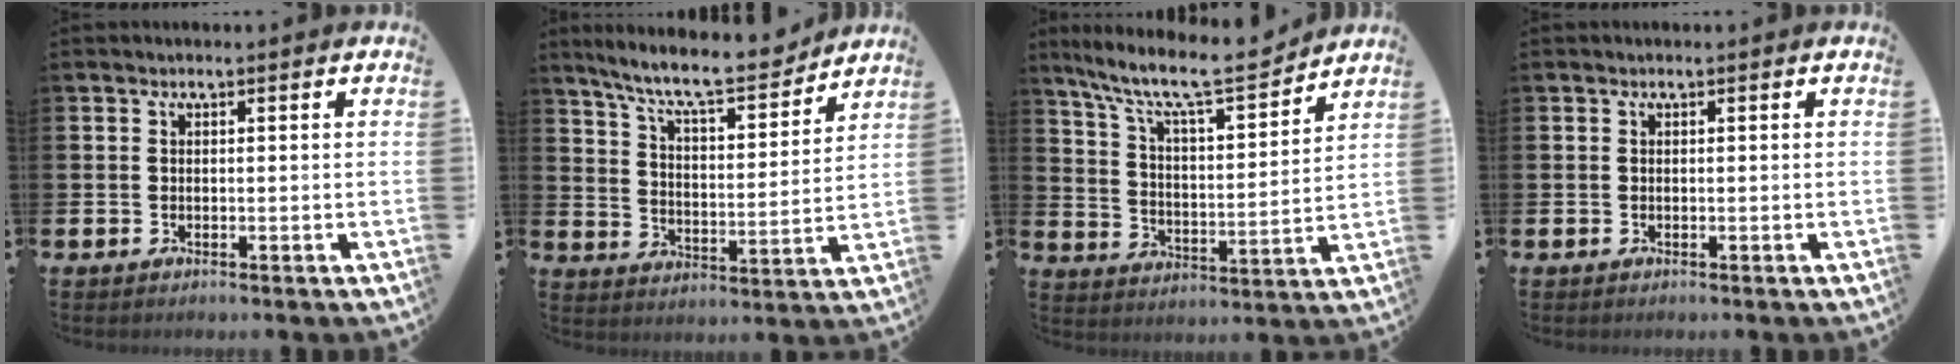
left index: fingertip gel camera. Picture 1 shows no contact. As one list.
[{"total": 9.9, "force": [8.9, 1.4, 3.9], "torque": [-0.095, -0.062, 0.152]}, {"total": 9.9, "force": [8.7, 1.5, 4.4], "torque": [-0.105, -0.066, 0.141]}, {"total": 0.0}]